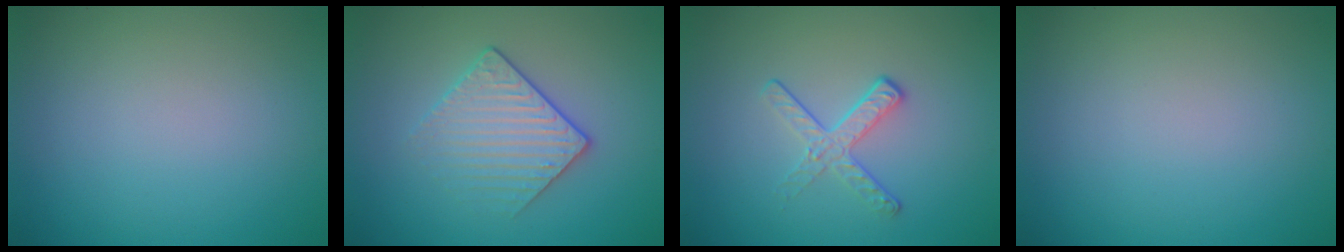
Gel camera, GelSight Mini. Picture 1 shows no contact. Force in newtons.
{"total": 3.1, "press": 2.8, "slide": 1.2}
{"total": 2.1, "press": 1.4, "slide": 1.6}
{"total": 0.0}